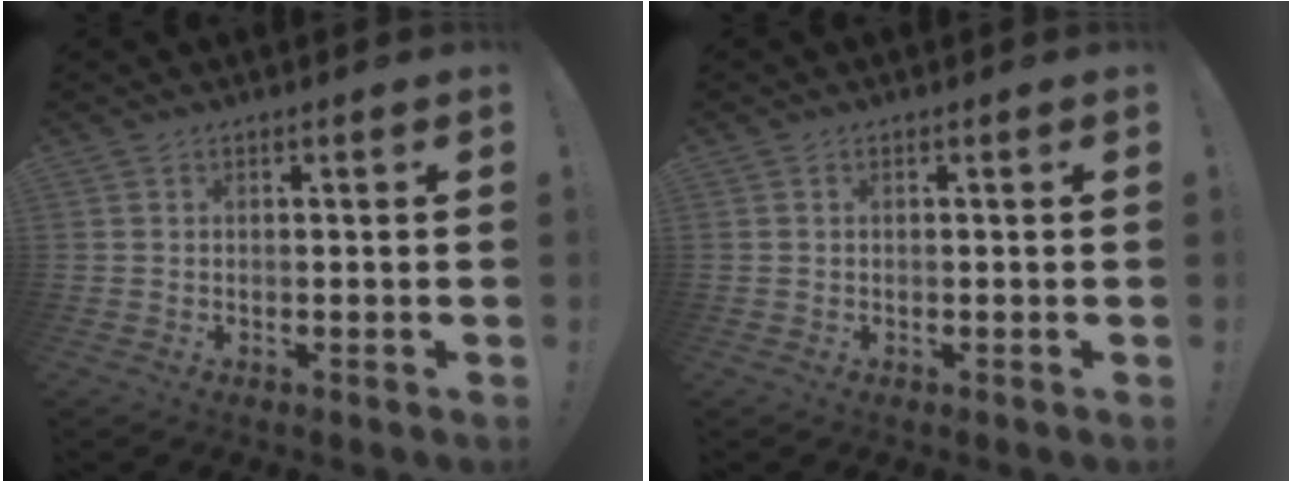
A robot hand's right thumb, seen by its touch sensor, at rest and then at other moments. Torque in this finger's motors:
{"motor_torque": [0.04, -0.10, -0.13, 0.06, 0.01]}